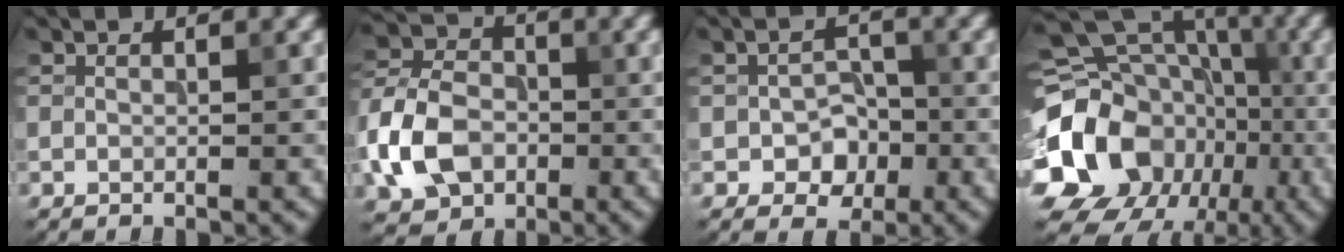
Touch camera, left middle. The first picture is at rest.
{"total": 7.9, "force": [-2.6, 5.7, 4.8], "torque": [-0.108, 0.004, -0.065]}
{"total": 3.6, "force": [-1.0, 2.6, 2.2], "torque": [-0.030, -0.001, -0.018]}
{"total": 19.7, "force": [-5.1, 16.9, 8.8], "torque": [-0.183, -0.002, -0.106]}